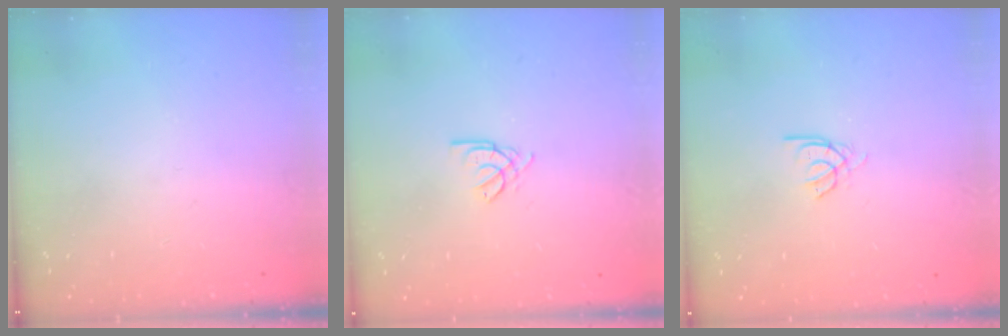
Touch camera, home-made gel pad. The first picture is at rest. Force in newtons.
{"total": 2.3, "press": 2.3, "slide": 0.5}
{"total": 2.2, "press": 2.1, "slide": 0.4}